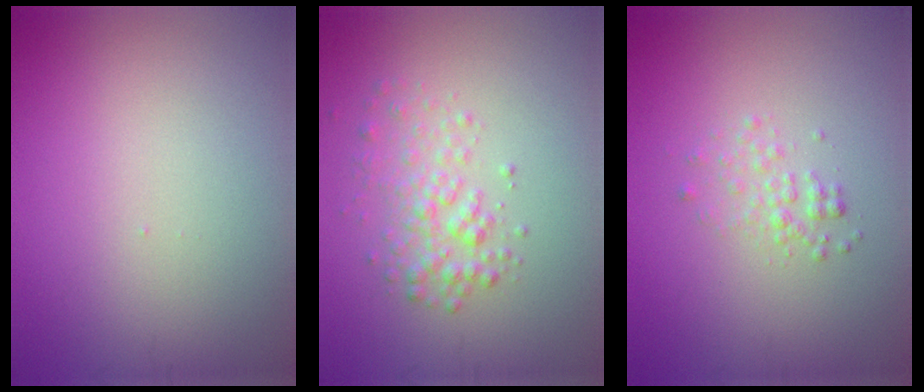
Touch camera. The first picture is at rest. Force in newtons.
{"total": 2.5, "press": 2.5, "slide": 0.1}
{"total": 1.4, "press": 1.4, "slide": 0.1}